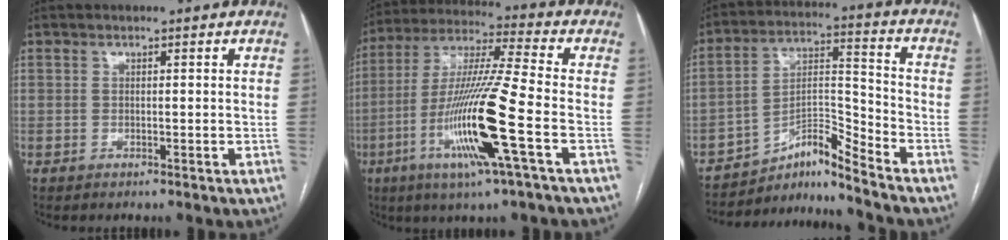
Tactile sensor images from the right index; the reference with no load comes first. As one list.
[{"total": 17.0, "force": [-5.5, -0.7, 16.0], "torque": [-0.323, -0.018, -0.110]}, {"total": 8.4, "force": [-7.8, -1.3, 2.7], "torque": [-0.053, 0.028, -0.133]}]